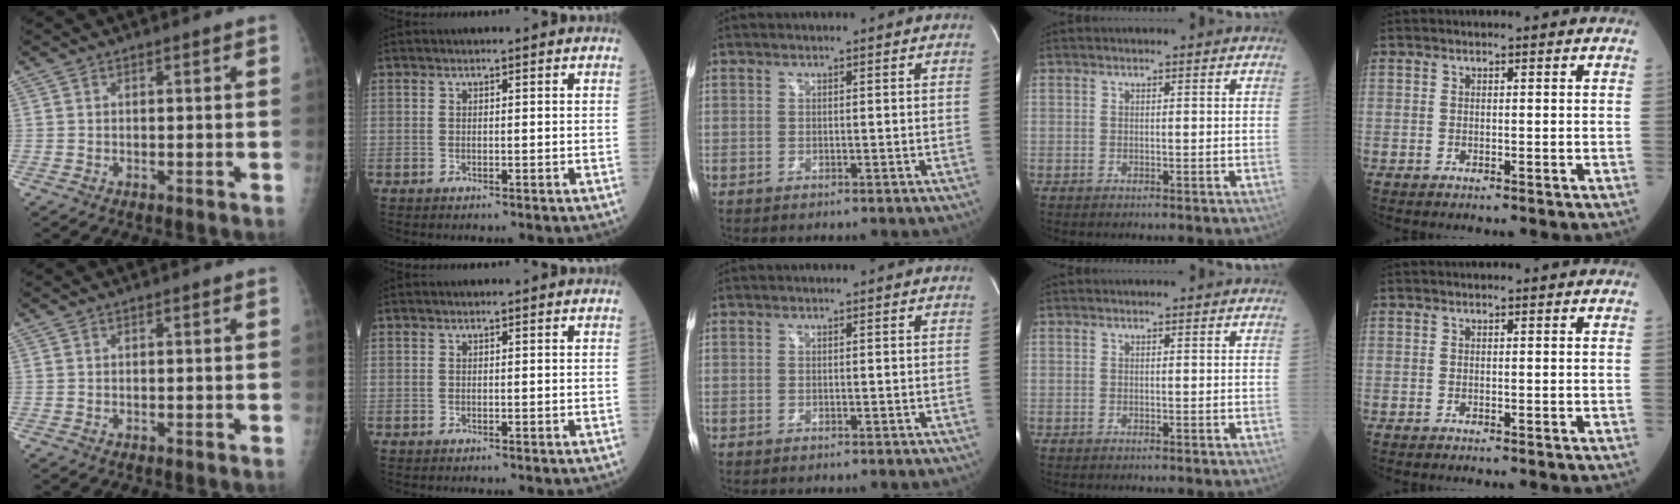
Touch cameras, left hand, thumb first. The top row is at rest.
{}